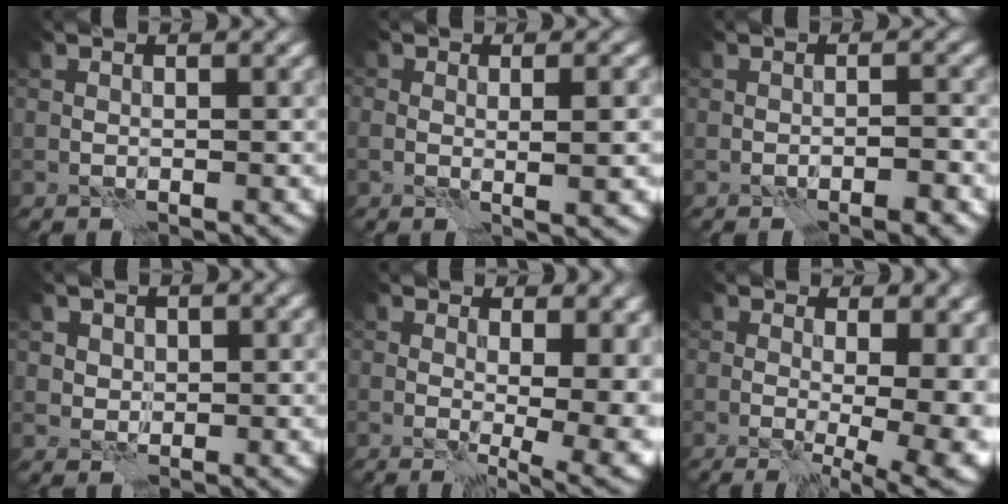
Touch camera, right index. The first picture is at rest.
{"total": 2.5, "force": [0.1, 0.8, 2.4], "torque": [-0.031, -0.001, 0.000]}
{"total": 2.1, "force": [-1.2, 0.2, 1.7], "torque": [-0.023, 0.004, -0.018]}
{"total": 2.1, "force": [1.1, 1.7, 0.5], "torque": [-0.013, -0.010, 0.027]}
{"total": 9.6, "force": [1.4, 4.6, 8.3], "torque": [-0.063, 0.002, 0.029]}
{"total": 12.0, "force": [0.4, 5.7, 10.5], "torque": [-0.068, 0.006, 0.016]}